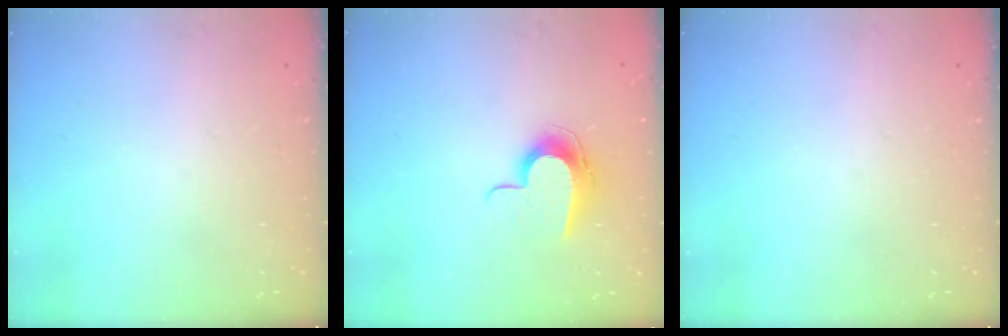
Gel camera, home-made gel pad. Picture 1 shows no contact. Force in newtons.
{"total": 10.1, "press": 10.1, "slide": 0.6}
{"total": 0.0}